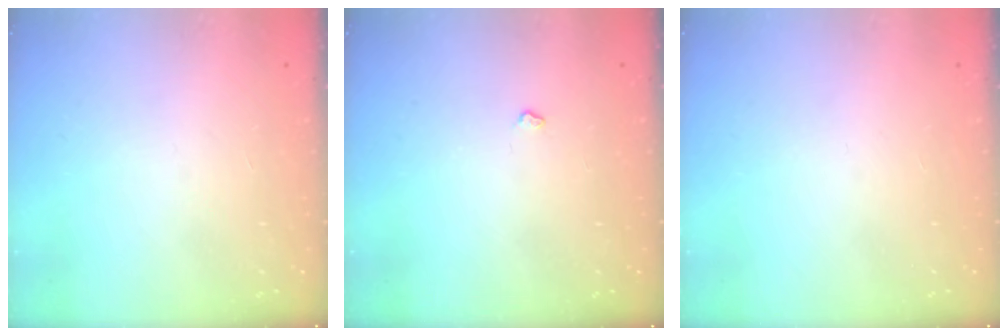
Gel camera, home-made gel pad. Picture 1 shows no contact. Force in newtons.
{"total": 2.9, "press": 2.9, "slide": 0.5}
{"total": 0.0}